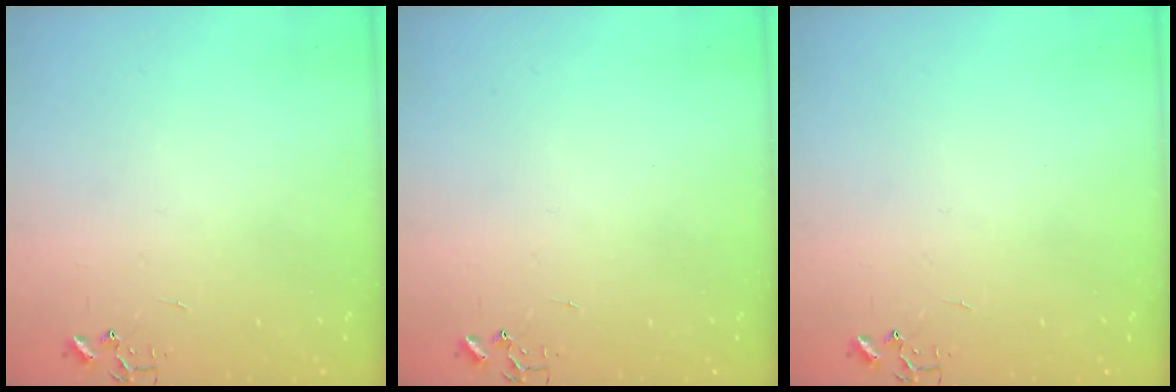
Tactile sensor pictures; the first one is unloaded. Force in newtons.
{"total": 0.0}
{"total": 0.0}